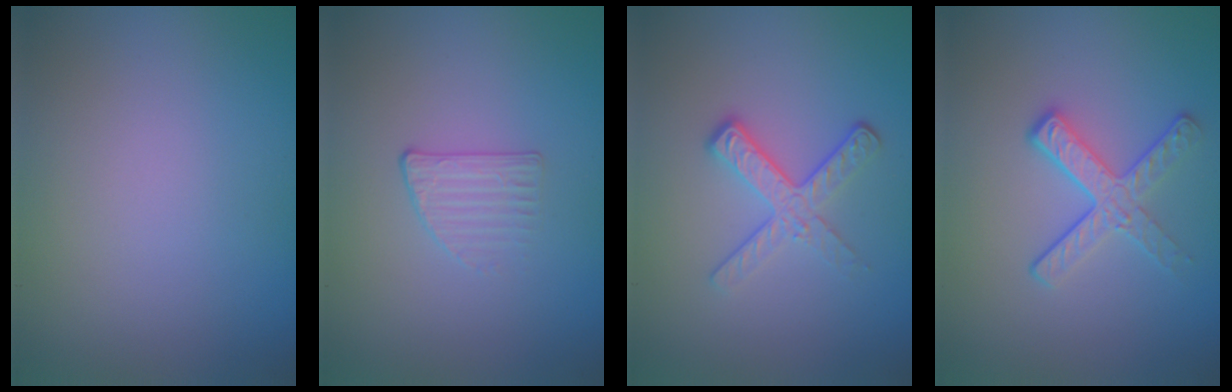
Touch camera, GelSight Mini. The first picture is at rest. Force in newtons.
{"total": 1.3, "press": 0.8, "slide": 1.0}
{"total": 3.4, "press": 2.4, "slide": 2.4}
{"total": 3.2, "press": 2.6, "slide": 1.8}